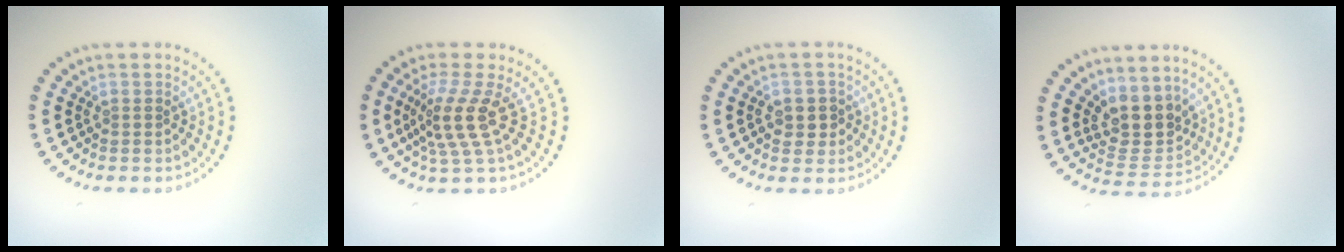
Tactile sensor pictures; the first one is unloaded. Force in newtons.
{"total": 3.8, "press": 2.8, "slide": 2.6}
{"total": 1.9, "press": 1.8, "slide": 0.2}
{"total": 4.1, "press": 3.6, "slide": 1.9}